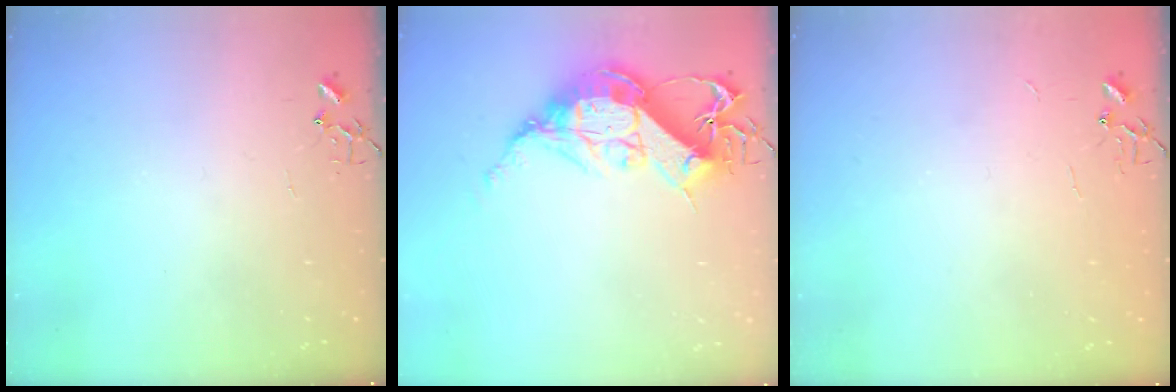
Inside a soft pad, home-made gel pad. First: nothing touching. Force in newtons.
{"total": 15.7, "press": 15.6, "slide": 1.4}
{"total": 2.2, "press": 2.2, "slide": 0.3}